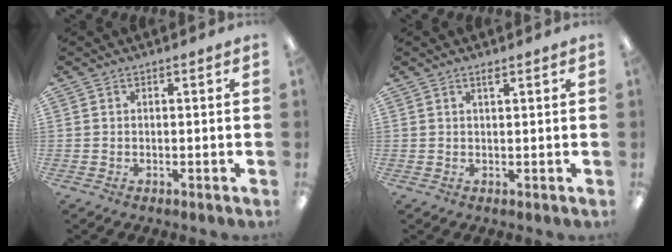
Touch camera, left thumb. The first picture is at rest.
{"total": 1.2, "force": [1.0, 0.2, 0.7], "torque": [-0.015, 0.000, 0.018]}